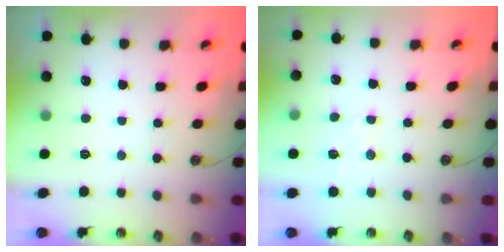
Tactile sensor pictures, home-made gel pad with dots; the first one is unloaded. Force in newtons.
{"total": 5.0, "press": 4.9, "slide": 0.7}